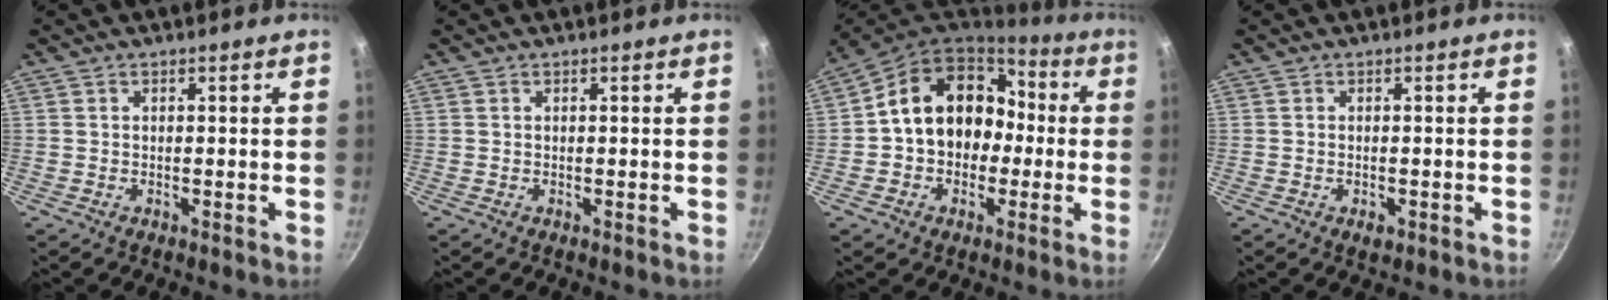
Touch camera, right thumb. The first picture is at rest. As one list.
[{"total": 0.0}, {"total": 16.4, "force": [0.2, 13.3, 9.7], "torque": [-0.111, 0.053, -0.003]}, {"total": 1.9, "force": [-0.8, 1.1, 1.3], "torque": [-0.024, -0.002, -0.011]}]